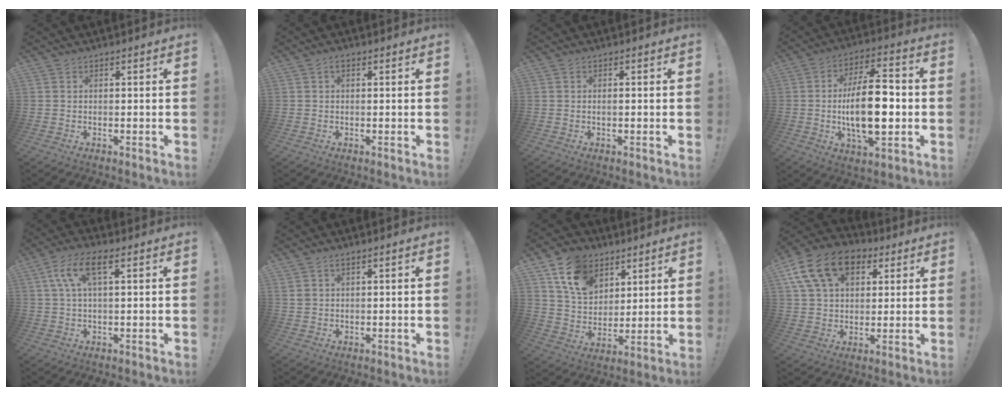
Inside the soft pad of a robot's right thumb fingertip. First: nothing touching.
{"total": 1.5, "force": [0.5, 0.8, 1.1], "torque": [-0.023, 0.003, 0.009]}
{"total": 0.9, "force": [-0.3, 0.0, 0.8], "torque": [-0.014, -0.002, -0.006]}
{"total": 18.1, "force": [-1.7, 7.5, 16.4], "torque": [-0.290, 0.000, -0.035]}
{"total": 9.1, "force": [3.2, 3.3, 7.9], "torque": [-0.145, 0.006, 0.061]}
{"total": 2.4, "force": [1.5, 1.1, 1.5], "torque": [-0.023, -0.004, 0.027]}
{"total": 14.5, "force": [8.2, 10.3, 6.0], "torque": [-0.111, -0.035, 0.163]}
{"total": 17.1, "force": [7.5, 11.6, 10.1], "torque": [-0.168, -0.026, 0.139]}